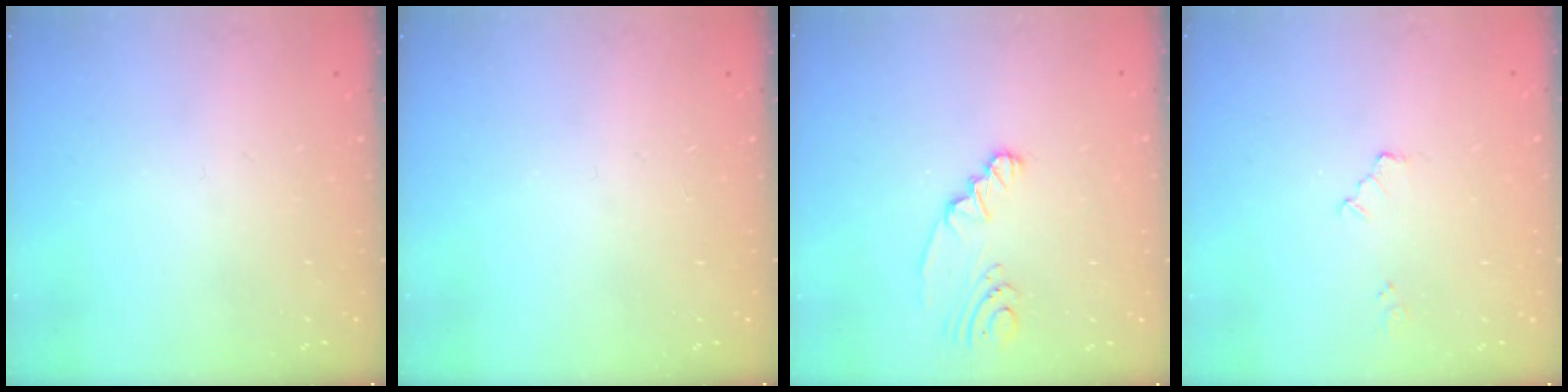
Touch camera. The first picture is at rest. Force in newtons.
{"total": 0.0}
{"total": 2.9, "press": 2.7, "slide": 1.2}
{"total": 3.4, "press": 3.4, "slide": 0.4}